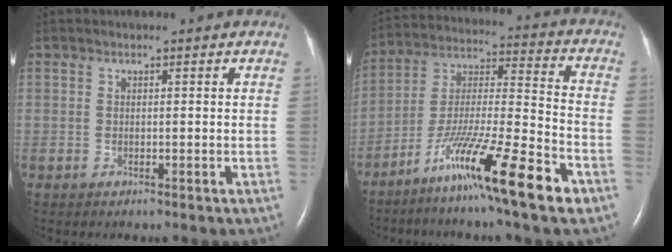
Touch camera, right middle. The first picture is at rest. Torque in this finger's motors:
{"motor_torque": [1.30, -0.84, 0.41, 0.15]}